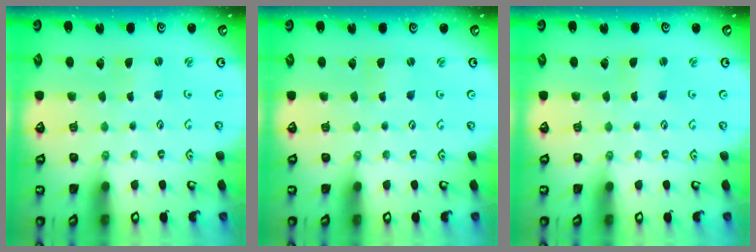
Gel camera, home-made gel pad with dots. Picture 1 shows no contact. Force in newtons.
{"total": 0.8, "press": 0.8, "slide": 0.0}
{"total": 0.8, "press": 0.8, "slide": 0.0}